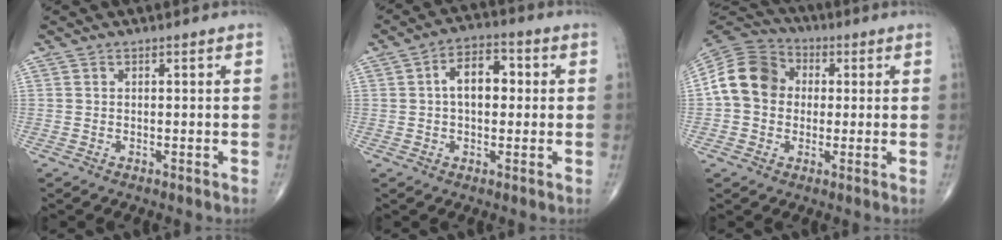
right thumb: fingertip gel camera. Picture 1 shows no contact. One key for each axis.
{"total": 8.0, "fx": 0.8, "fy": 4.9, "fz": 6.2, "tx": -0.084, "ty": 0.021, "tz": 0.006}
{"total": 12.8, "fx": 0.9, "fy": 10.7, "fz": 6.9, "tx": -0.115, "ty": 0.029, "tz": 0.005}